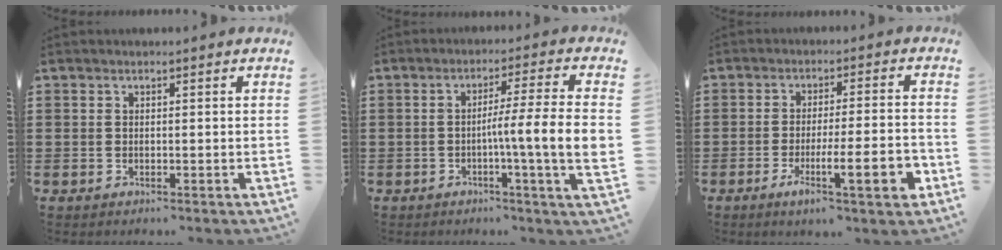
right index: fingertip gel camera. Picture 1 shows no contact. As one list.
[{"total": 8.5, "force": [-1.2, -0.7, 8.4], "torque": [-0.146, -0.015, -0.030]}, {"total": 9.2, "force": [-3.3, 1.2, 8.5], "torque": [-0.128, -0.008, -0.055]}]